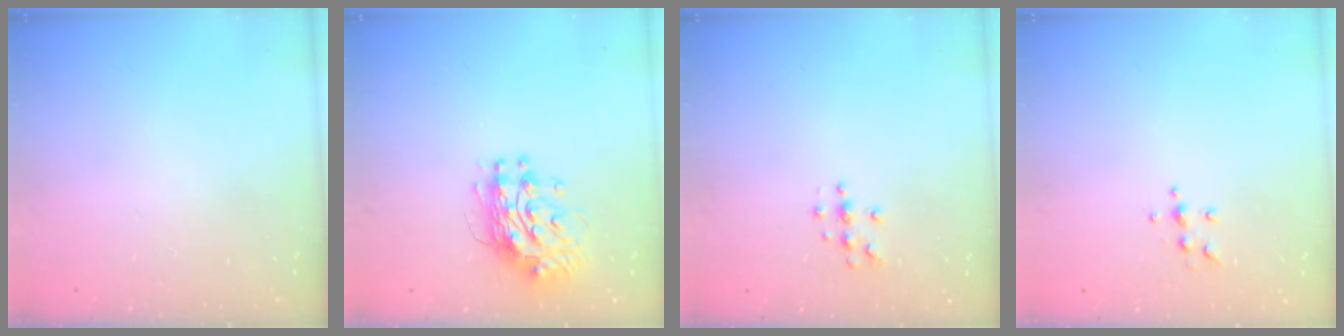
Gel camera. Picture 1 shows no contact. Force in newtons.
{"total": 11.0, "press": 10.9, "slide": 1.0}
{"total": 4.2, "press": 4.2, "slide": 0.5}
{"total": 5.6, "press": 5.6, "slide": 0.7}